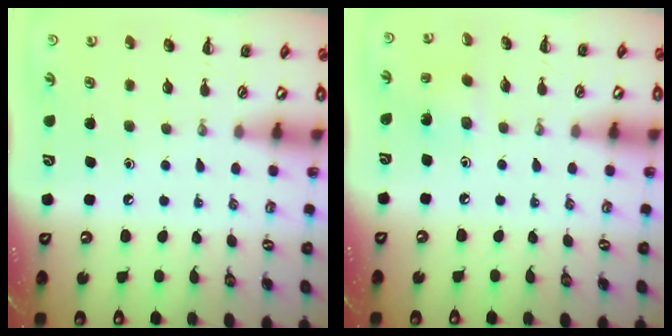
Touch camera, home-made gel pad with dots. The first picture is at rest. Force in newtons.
{"total": 2.7, "press": 2.6, "slide": 0.7}